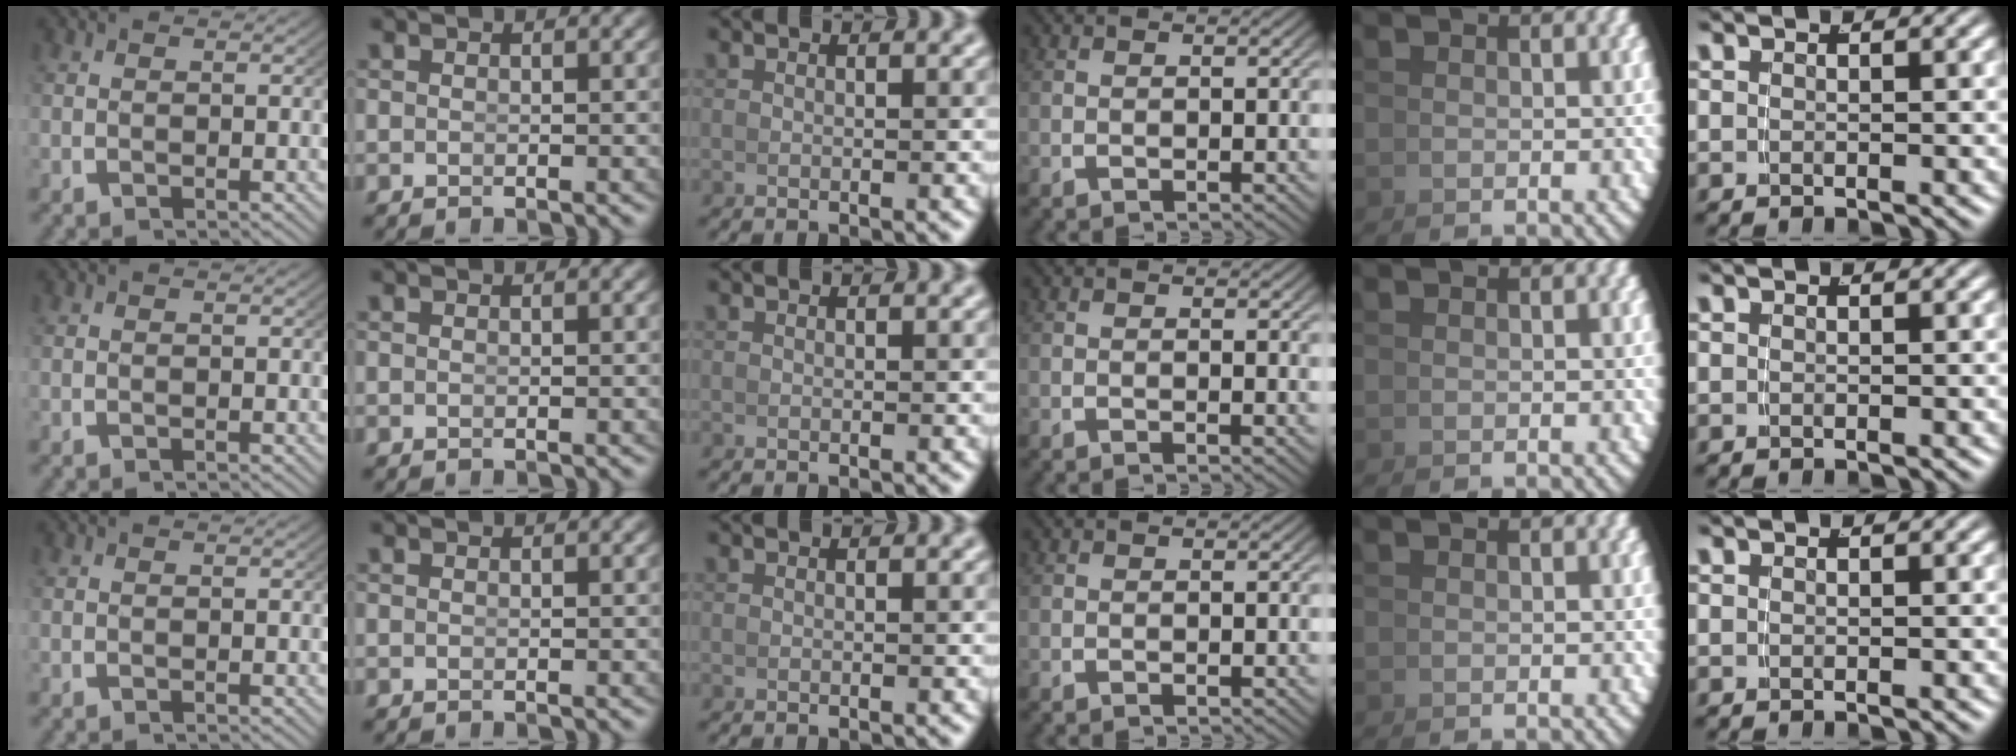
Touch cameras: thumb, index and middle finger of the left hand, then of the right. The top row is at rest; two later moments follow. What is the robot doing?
{"motion": "lift_and_place", "object": "dispenser bottle"}